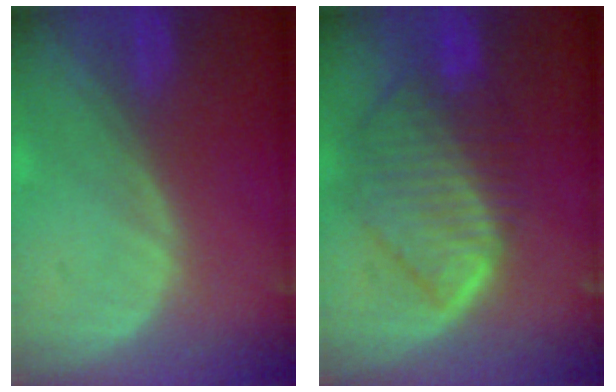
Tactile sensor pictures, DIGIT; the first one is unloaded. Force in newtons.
{"total": 9.7, "press": 8.5, "slide": 4.7}